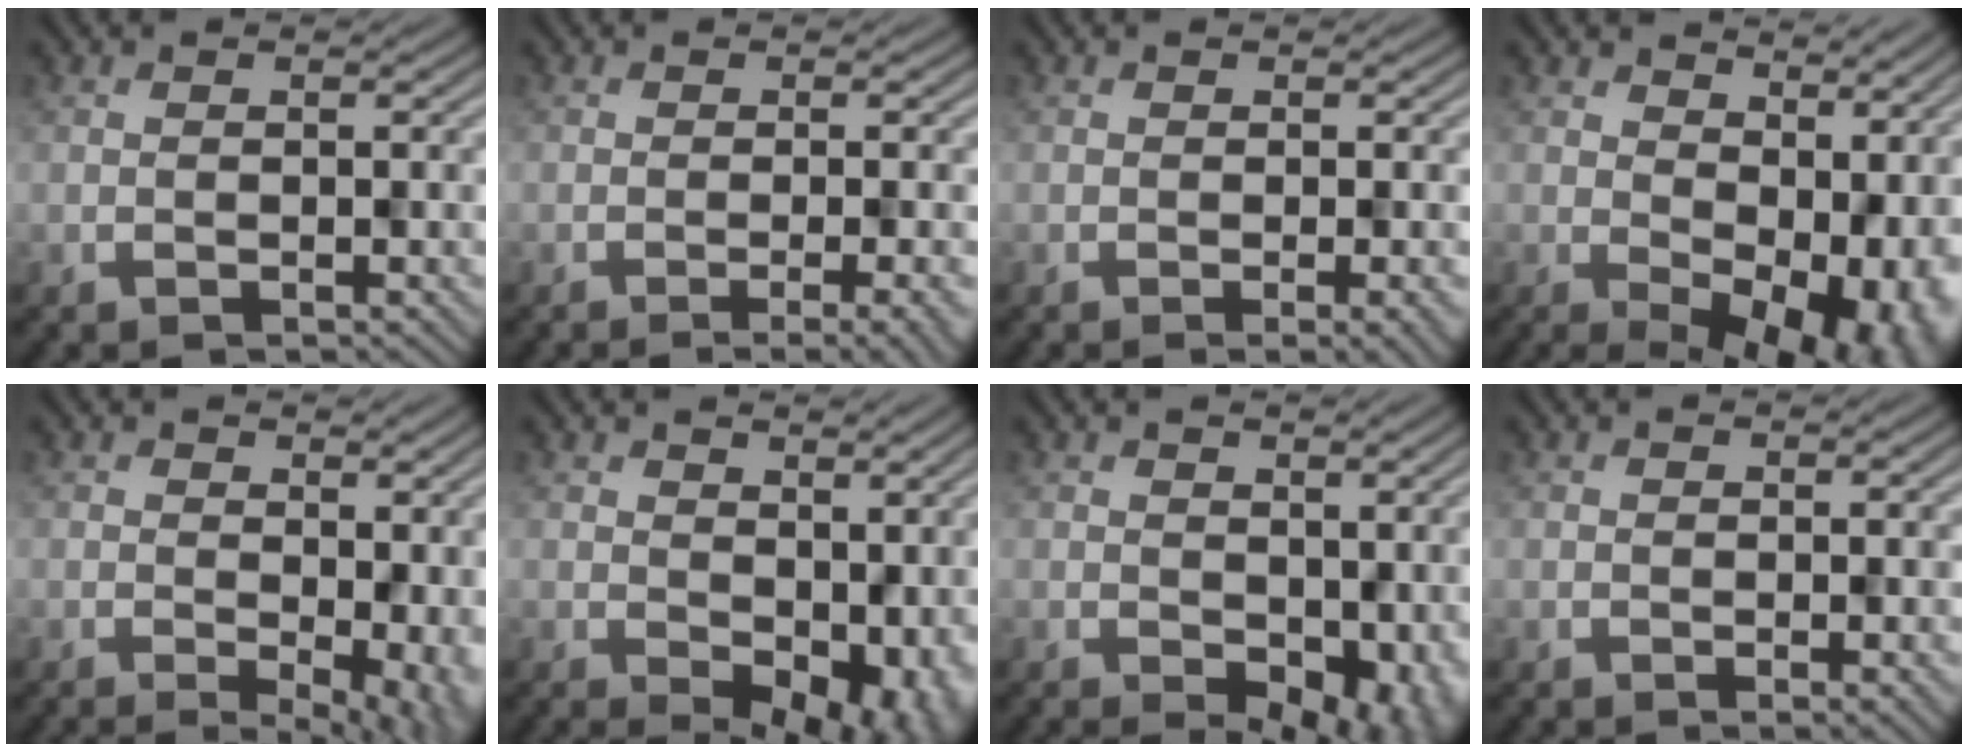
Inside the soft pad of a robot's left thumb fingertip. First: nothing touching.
{"total": 4.3, "force": [-2.2, 0.7, 3.6], "torque": [-0.046, 0.004, -0.030]}
{"total": 3.0, "force": [-1.4, 0.5, 2.6], "torque": [-0.038, 0.003, -0.015]}
{"total": 12.4, "force": [0.0, 7.8, 9.6], "torque": [-0.112, -0.040, 0.037]}
{"total": 6.1, "force": [-1.1, 3.0, 5.2], "torque": [-0.062, -0.016, 0.000]}
{"total": 7.7, "force": [-0.8, 5.0, 5.8], "torque": [-0.065, -0.031, 0.006]}
{"total": 5.6, "force": [-1.2, 3.4, 4.2], "torque": [-0.058, -0.026, -0.004]}
{"total": 1.7, "force": [-0.6, 0.4, 1.6], "torque": [-0.028, 0.000, -0.003]}